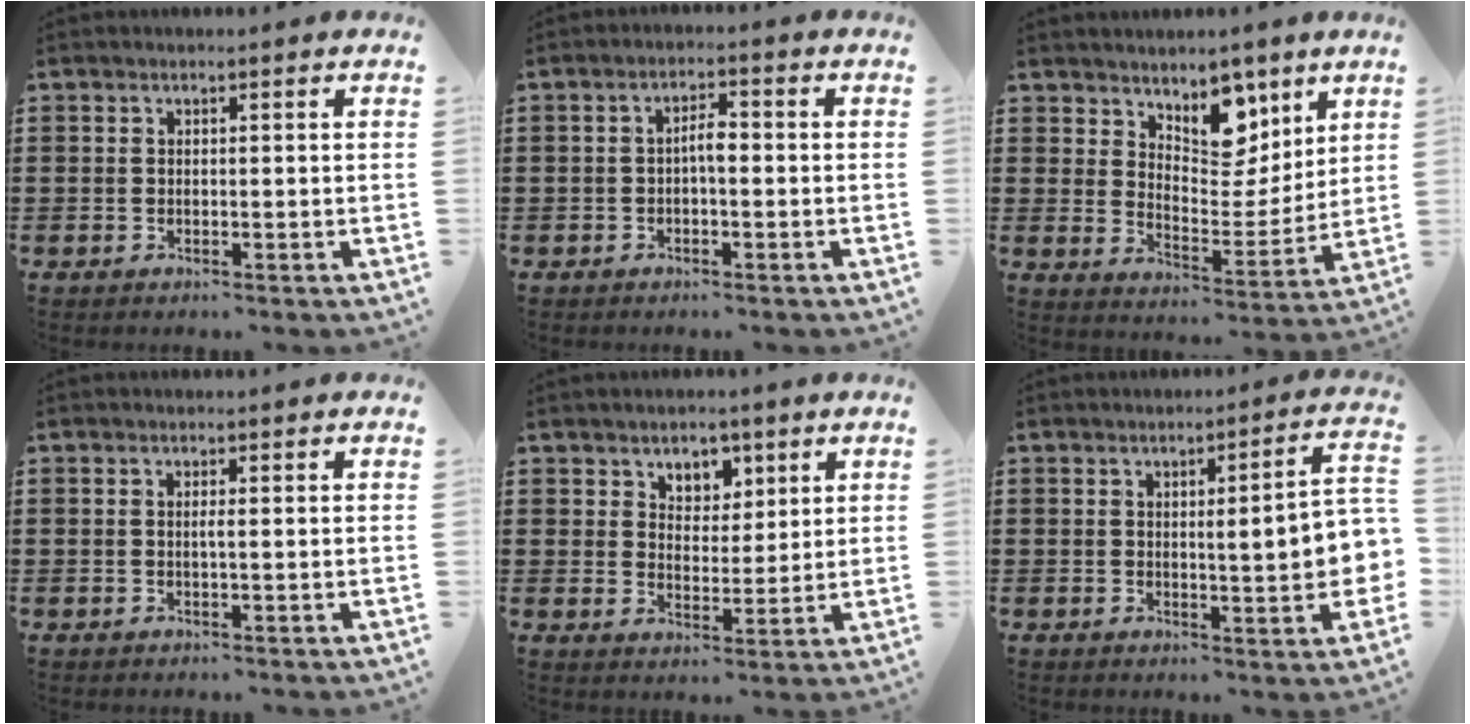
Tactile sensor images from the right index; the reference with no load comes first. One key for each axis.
{"total": 2.6, "fx": -0.5, "fy": 0.8, "fz": 2.4, "tx": -0.046, "ty": 0.006, "tz": -0.012}
{"total": 8.1, "fx": 6.2, "fy": 4.3, "fz": 2.9, "tx": -0.057, "ty": -0.037, "tz": 0.109}
{"total": 0.7, "fx": -0.1, "fy": -0.2, "fz": 0.6, "tx": -0.013, "ty": -0.003, "tz": -0.002}
{"total": 4.4, "fx": 3.0, "fy": 3.1, "fz": 0.8, "tx": -0.027, "ty": 0.005, "tz": 0.053}
{"total": 7.0, "fx": 0.2, "fy": 0.9, "fz": 7.0, "tx": -0.098, "ty": -0.012, "tz": -0.002}